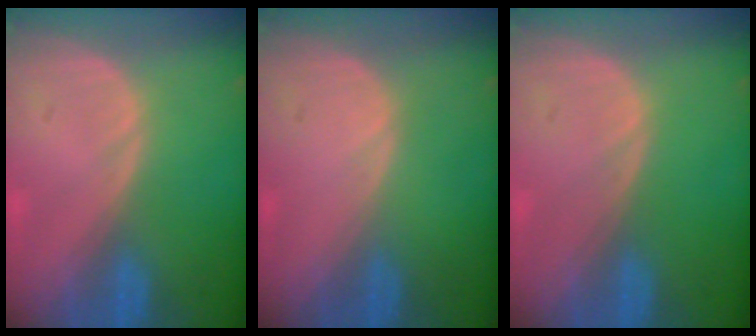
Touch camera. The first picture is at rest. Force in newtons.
{"total": 0.0}
{"total": 0.0}